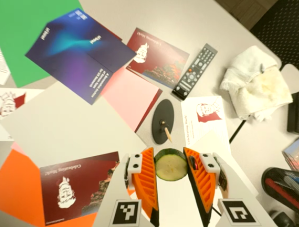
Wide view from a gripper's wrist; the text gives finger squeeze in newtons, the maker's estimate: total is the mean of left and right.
{"total": 8.7, "left": 8.6, "right": 8.8}